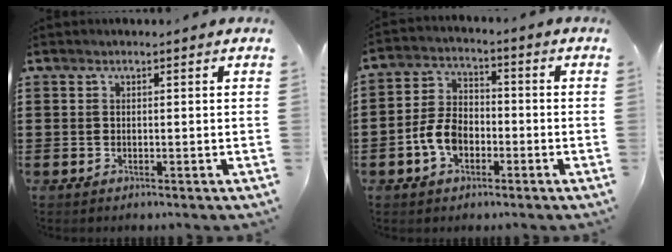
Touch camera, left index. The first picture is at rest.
{"total": 6.5, "force": [-2.5, 4.3, 4.2], "torque": [-0.109, 0.006, -0.056]}